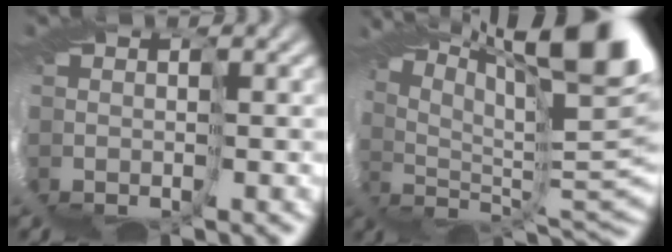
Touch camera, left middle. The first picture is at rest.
{"total": 12.6, "force": [9.9, -2.0, 7.5], "torque": [-0.114, 0.020, 0.170]}